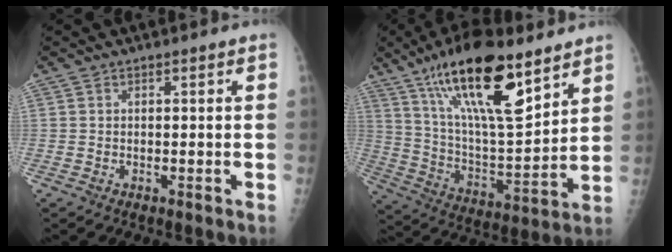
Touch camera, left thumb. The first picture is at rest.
{"total": 22.6, "force": [13.8, 7.1, 16.5], "torque": [-0.264, -0.056, 0.247]}